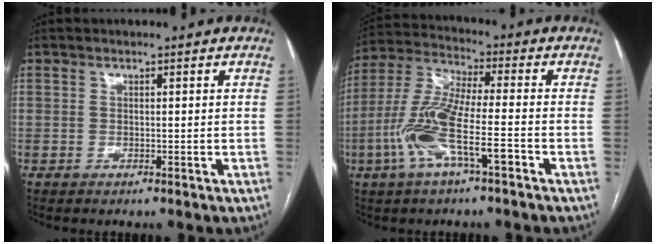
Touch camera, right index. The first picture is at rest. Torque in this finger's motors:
{"motor_torque": [0.96, -0.67, 0.56, 0.21]}